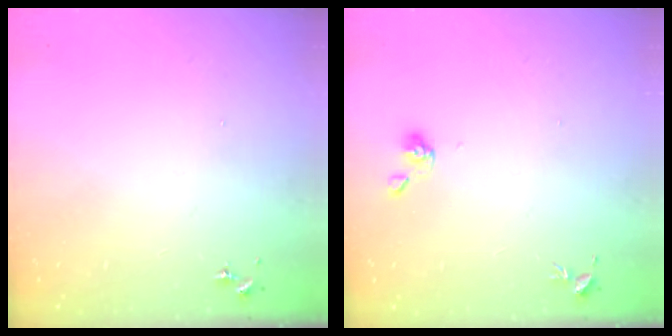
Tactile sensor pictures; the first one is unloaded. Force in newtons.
{"total": 4.8, "press": 4.8, "slide": 0.8}